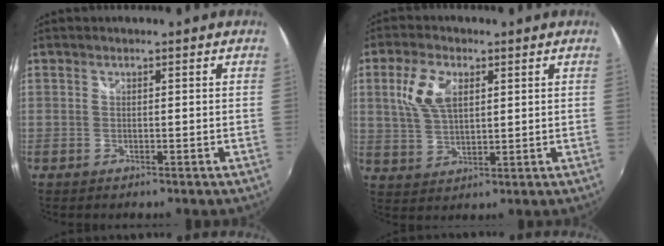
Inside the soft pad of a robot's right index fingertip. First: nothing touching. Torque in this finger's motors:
{"motor_torque": [0.84, 0.48, 0.24, 0.12]}